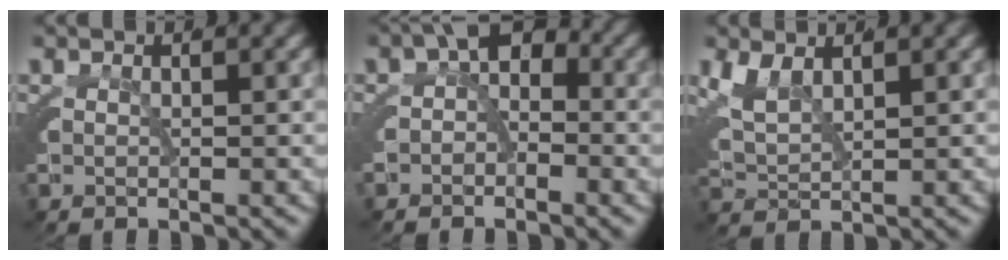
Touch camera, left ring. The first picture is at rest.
{"total": 2.3, "force": [0.0, 1.2, 1.9], "torque": [-0.012, -0.003, -0.003]}
{"total": 2.8, "force": [1.4, 1.4, 1.9], "torque": [-0.057, -0.006, 0.034]}